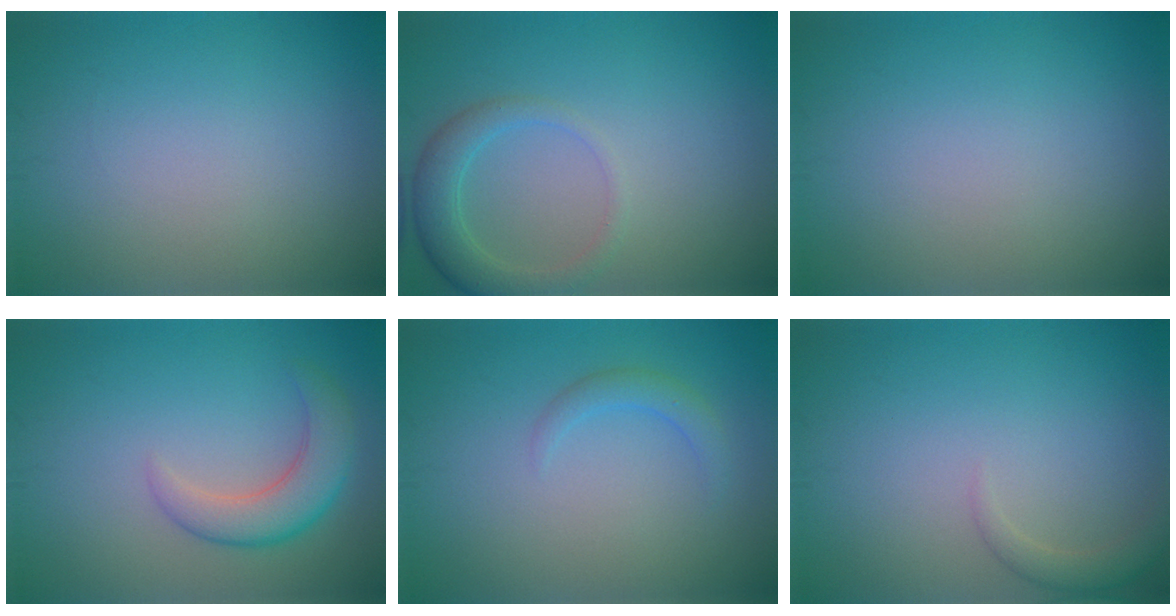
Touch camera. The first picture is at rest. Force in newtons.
{"total": 3.3, "press": 3.3, "slide": 0.4}
{"total": 0.0}
{"total": 4.1, "press": 4.1, "slide": 0.2}
{"total": 1.6, "press": 1.6, "slide": 0.0}
{"total": 1.6, "press": 1.6, "slide": 0.0}